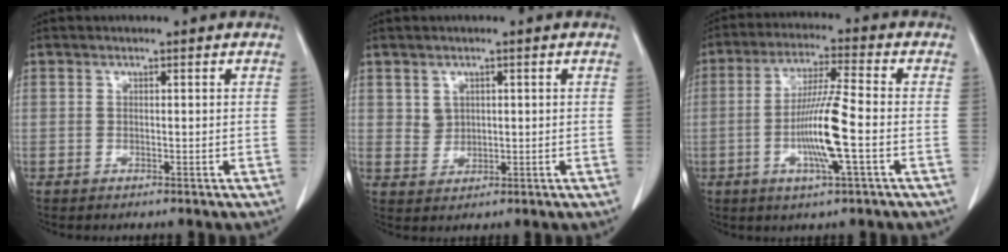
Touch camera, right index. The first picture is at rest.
{"total": 2.6, "force": [1.0, 2.2, 0.8], "torque": [-0.014, 0.000, 0.023]}
{"total": 10.5, "force": [-2.4, -0.2, 10.2], "torque": [-0.199, -0.009, -0.051]}